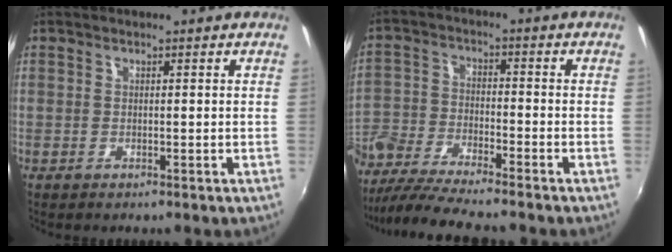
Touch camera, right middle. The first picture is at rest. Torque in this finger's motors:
{"motor_torque": [1.07, -1.07, 0.45, 0.21]}